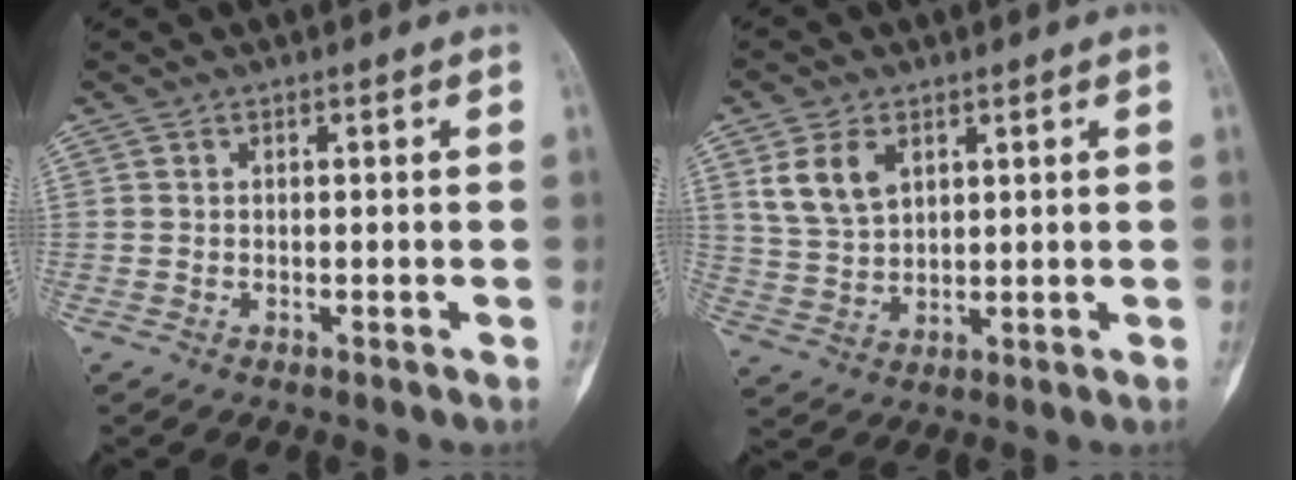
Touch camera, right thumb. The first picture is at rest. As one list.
[{"total": 7.5, "force": [3.3, 4.7, 4.7], "torque": [-0.081, -0.009, 0.073]}]